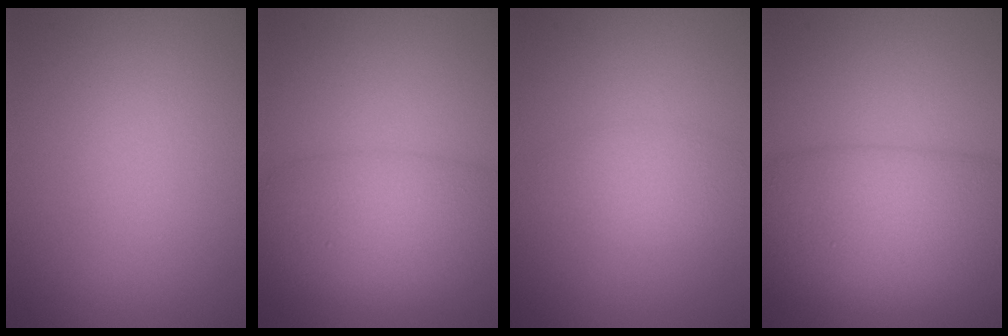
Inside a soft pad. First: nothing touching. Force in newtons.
{"total": 6.6, "press": 6.6, "slide": 0.3}
{"total": 2.3, "press": 2.3, "slide": 0.1}
{"total": 9.9, "press": 9.9, "slide": 0.2}